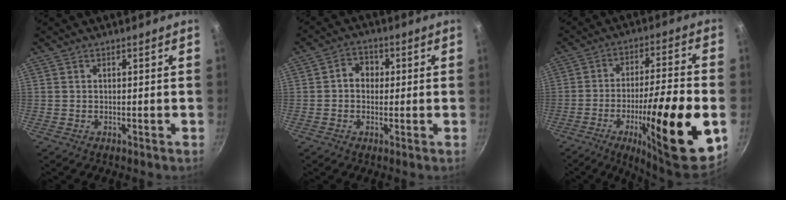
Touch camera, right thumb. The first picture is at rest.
{"total": 4.4, "force": [0.2, 3.8, 2.3], "torque": [-0.011, 0.010, -0.006]}
{"total": 24.2, "force": [-7.4, 5.5, 22.4], "torque": [-0.324, 0.024, -0.108]}